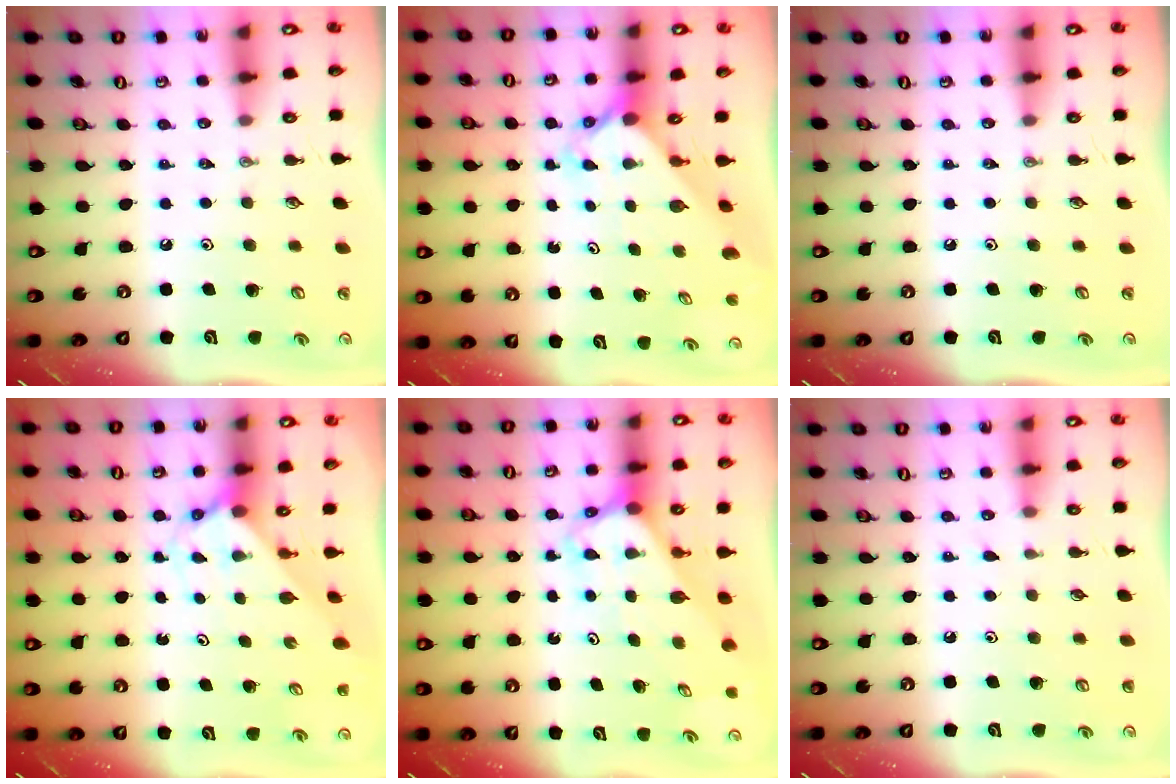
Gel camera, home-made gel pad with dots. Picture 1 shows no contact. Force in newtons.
{"total": 2.4, "press": 2.4, "slide": 0.1}
{"total": 0.0}
{"total": 2.4, "press": 2.4, "slide": 0.2}
{"total": 2.7, "press": 2.7, "slide": 0.1}
{"total": 1.6, "press": 1.6, "slide": 0.3}